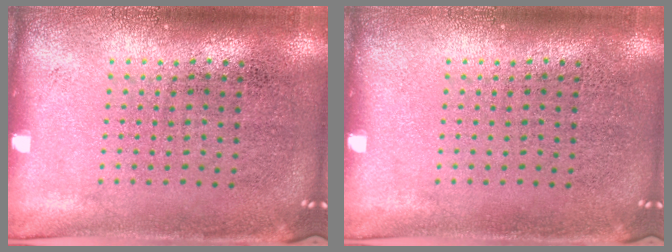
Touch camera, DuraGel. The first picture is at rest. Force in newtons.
{"total": 0.0}